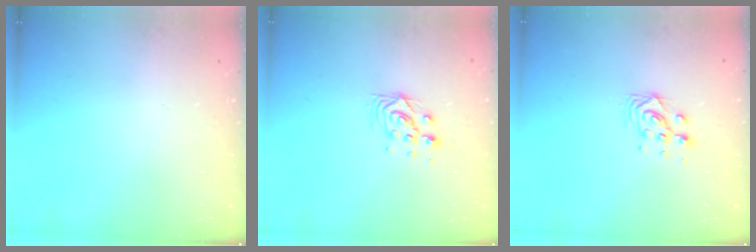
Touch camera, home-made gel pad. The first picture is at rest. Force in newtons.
{"total": 7.0, "press": 7.0, "slide": 0.5}
{"total": 6.9, "press": 6.9, "slide": 0.4}